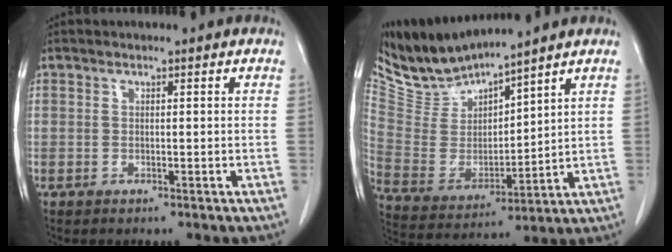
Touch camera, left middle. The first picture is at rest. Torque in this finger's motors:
{"motor_torque": [0.28, -0.31, -0.04, 0.00]}